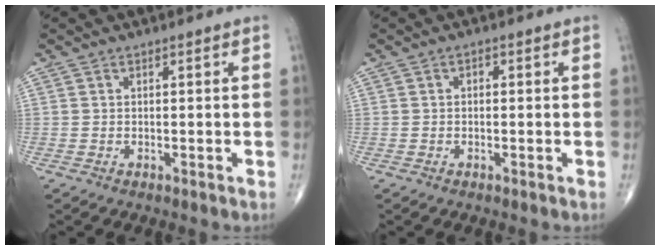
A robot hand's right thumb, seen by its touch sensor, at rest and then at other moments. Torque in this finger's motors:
{"motor_torque": [-0.25, -0.12, 0.05, 0.14, -0.08]}